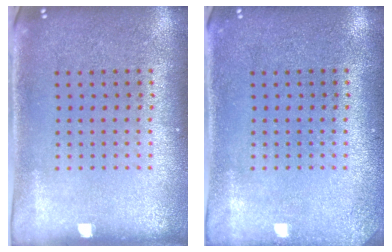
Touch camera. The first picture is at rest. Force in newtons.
{"total": 1.2, "press": 1.2, "slide": 0.1}